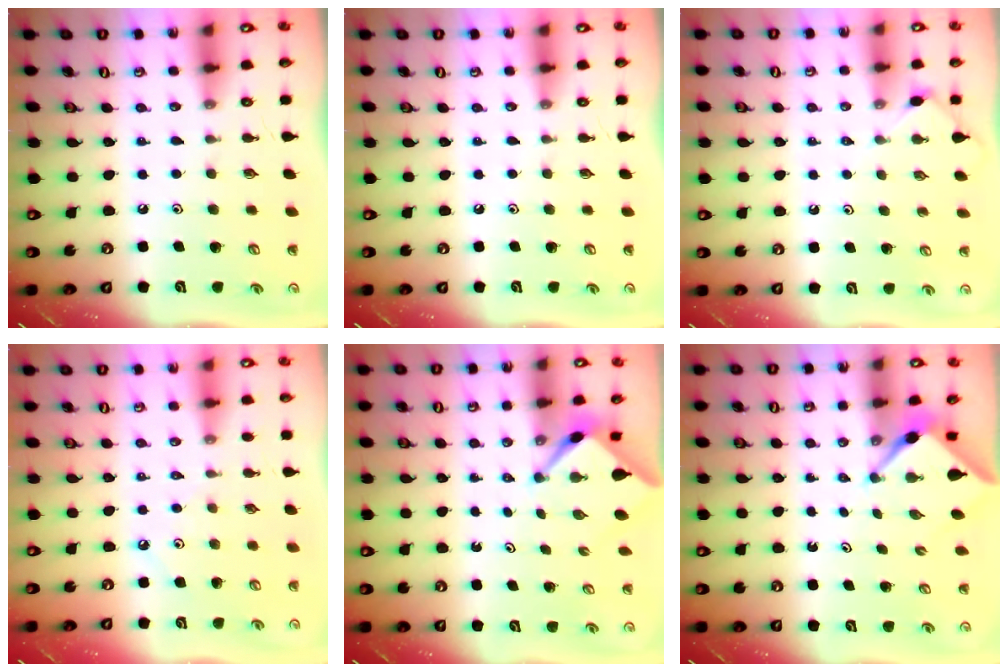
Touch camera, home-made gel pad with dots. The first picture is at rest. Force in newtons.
{"total": 0.0}
{"total": 2.6, "press": 2.6, "slide": 0.5}
{"total": 2.2, "press": 2.2, "slide": 0.4}
{"total": 2.6, "press": 2.6, "slide": 0.3}
{"total": 3.2, "press": 3.2, "slide": 0.3}